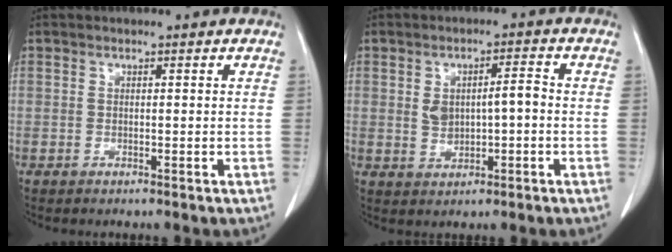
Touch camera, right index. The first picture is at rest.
{"total": 5.2, "force": [0.2, 2.2, 4.7], "torque": [-0.083, 0.017, 0.014]}